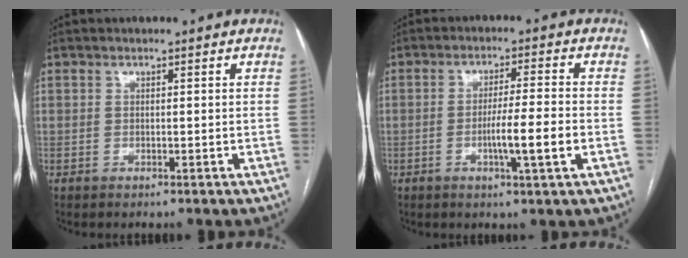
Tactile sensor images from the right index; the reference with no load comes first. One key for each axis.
{"total": 7.0, "fx": -1.9, "fy": -0.6, "fz": 6.7, "tx": -0.112, "ty": -0.007, "tz": -0.034}